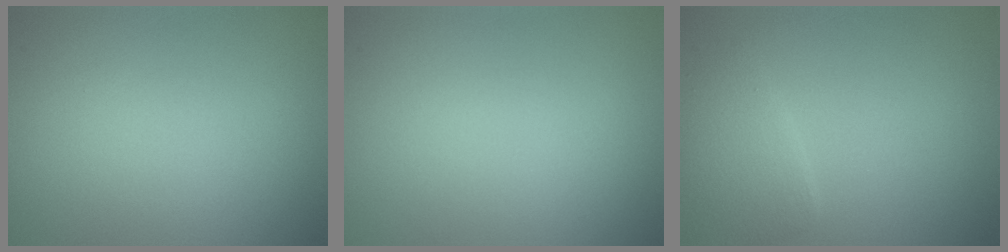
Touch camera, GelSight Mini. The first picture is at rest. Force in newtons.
{"total": 0.0}
{"total": 2.4, "press": 2.4, "slide": 0.0}